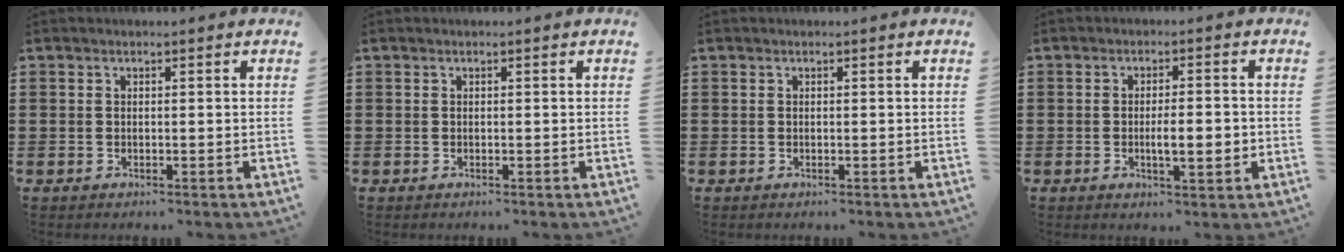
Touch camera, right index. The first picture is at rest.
{"total": 0.0}
{"total": 0.0}
{"total": 5.0, "force": [-0.8, 1.2, 4.8], "torque": [-0.066, -0.005, -0.018]}